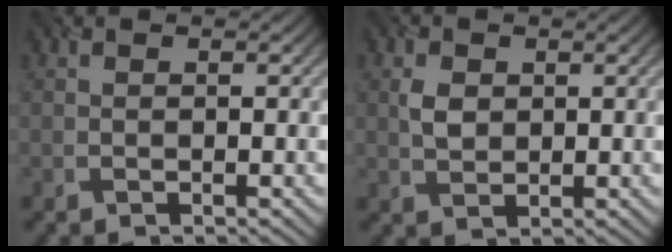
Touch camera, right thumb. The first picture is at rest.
{"total": 2.4, "force": [0.9, 1.7, 1.4], "torque": [-0.036, 0.002, 0.015]}